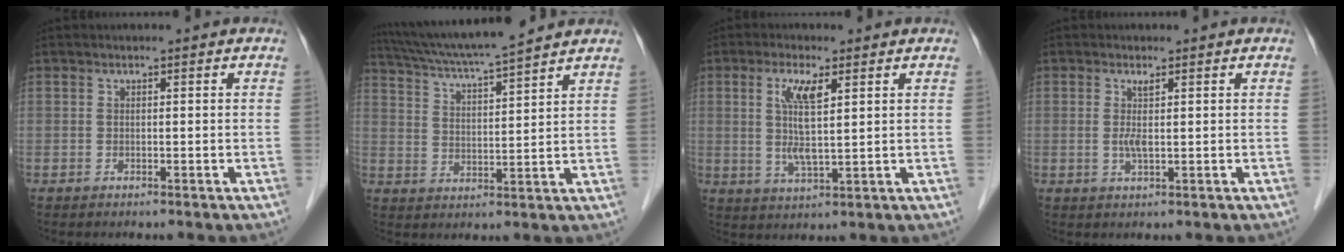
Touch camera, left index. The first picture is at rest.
{"total": 14.1, "force": [12.6, -0.1, 6.4], "torque": [-0.122, 0.023, 0.205]}
{"total": 6.4, "force": [1.9, 0.8, 6.1], "torque": [-0.124, -0.002, 0.040]}
{"total": 2.2, "force": [0.3, 0.2, 2.2], "torque": [-0.049, 0.000, 0.010]}